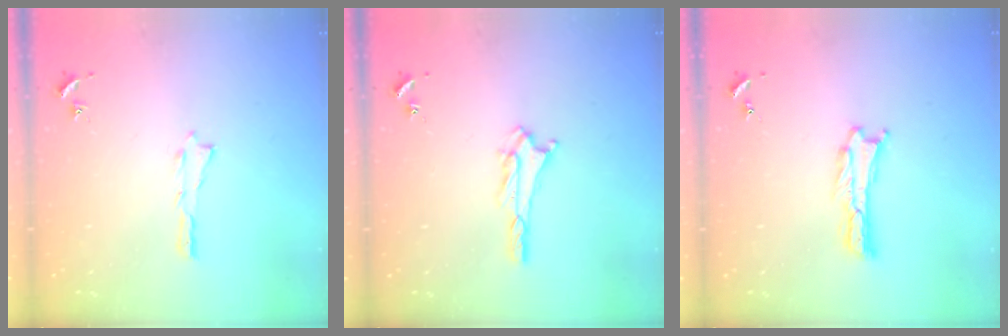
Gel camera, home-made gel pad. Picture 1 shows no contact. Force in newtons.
{"total": 2.4, "press": 2.4, "slide": 0.4}
{"total": 0.6, "press": 0.5, "slide": 0.2}